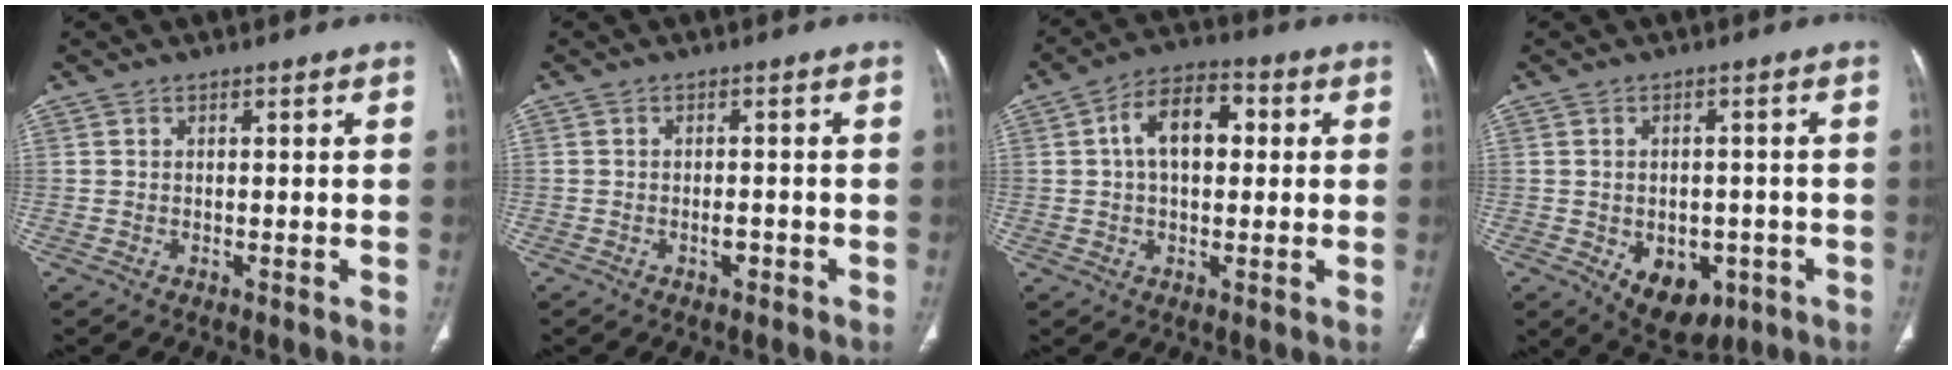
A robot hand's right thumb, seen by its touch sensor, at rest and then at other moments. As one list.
[{"total": 1.7, "force": [-0.9, 1.0, 1.0], "torque": [-0.013, 0.006, -0.014]}, {"total": 10.3, "force": [1.7, 6.2, 8.0], "torque": [-0.124, 0.024, 0.022]}, {"total": 9.9, "force": [-3.8, 6.7, 6.2], "torque": [-0.065, 0.012, -0.035]}]